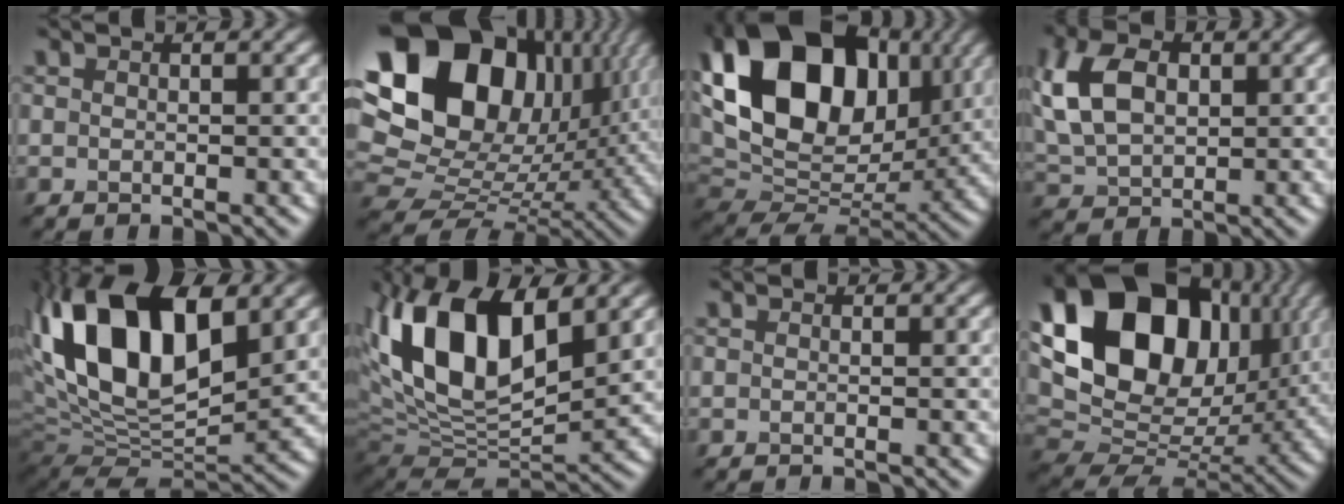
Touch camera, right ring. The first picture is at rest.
{"total": 22.7, "force": [7.7, 16.5, 13.6], "torque": [-0.324, 0.052, 0.158]}
{"total": 16.4, "force": [6.0, 11.1, 10.5], "torque": [-0.206, 0.046, 0.126]}
{"total": 6.8, "force": [2.0, 4.5, 4.7], "torque": [-0.144, 0.024, 0.060]}
{"total": 14.1, "force": [4.3, 7.5, 11.1], "torque": [-0.204, 0.026, 0.090]}
{"total": 12.6, "force": [3.8, 6.7, 10.0], "torque": [-0.187, 0.020, 0.082]}
{"total": 1.1, "force": [-0.2, 0.8, 0.7], "torque": [0.006, 0.003, -0.020]}
{"total": 18.4, "force": [6.5, 12.8, 11.5], "torque": [-0.238, 0.025, 0.154]}